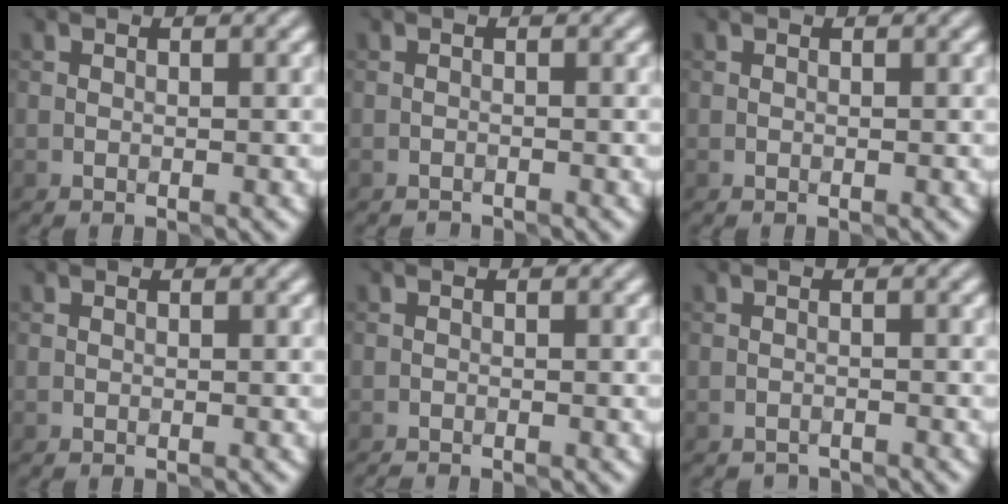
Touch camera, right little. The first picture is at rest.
{"total": 1.3, "force": [-1.2, -0.3, -0.5], "torque": [0.009, -0.002, -0.025]}
{"total": 0.0}
{"total": 0.0}
{"total": 1.1, "force": [-1.0, -0.3, -0.3], "torque": [0.005, -0.003, -0.021]}
{"total": 1.5, "force": [-1.5, -0.1, -0.4], "torque": [0.011, -0.005, -0.030]}